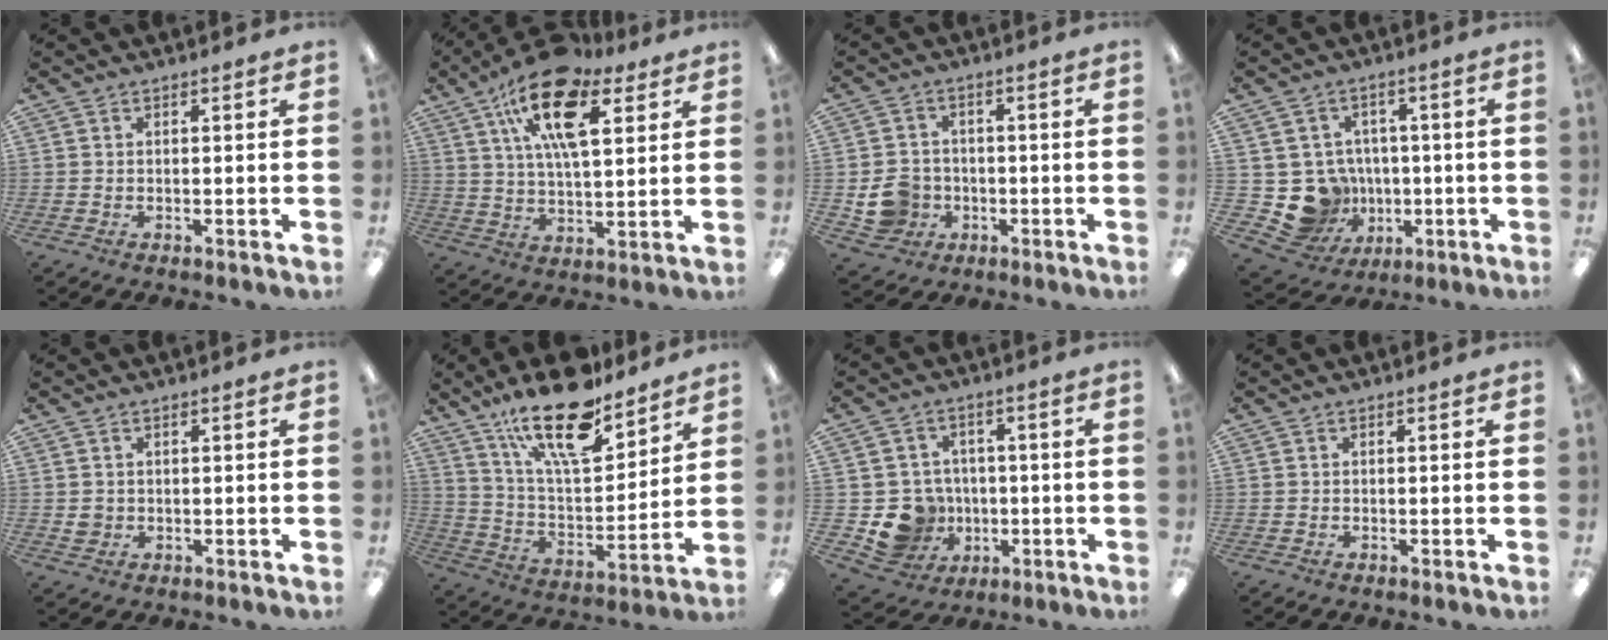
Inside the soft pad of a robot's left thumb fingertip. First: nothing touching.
{"total": 19.9, "force": [10.4, 9.0, 14.3], "torque": [-0.245, -0.030, 0.173]}
{"total": 7.7, "force": [-1.6, 7.1, 2.3], "torque": [-0.062, 0.015, -0.022]}
{"total": 11.9, "force": [-1.5, 11.3, 3.5], "torque": [-0.098, 0.000, -0.009]}
{"total": 1.9, "force": [0.5, 1.8, 0.6], "torque": [-0.006, 0.000, 0.006]}
{"total": 22.0, "force": [15.5, 8.0, 13.4], "torque": [-0.224, -0.091, 0.265]}
{"total": 10.6, "force": [-1.9, 10.0, 2.9], "torque": [-0.082, 0.012, -0.021]}
{"total": 0.0}